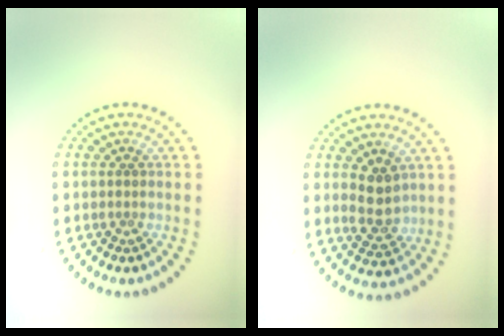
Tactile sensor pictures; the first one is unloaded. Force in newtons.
{"total": 3.0, "press": 2.8, "slide": 0.9}